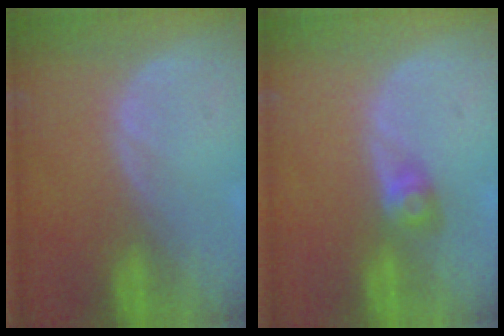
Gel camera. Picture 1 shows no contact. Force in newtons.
{"total": 2.8, "press": 2.5, "slide": 1.2}